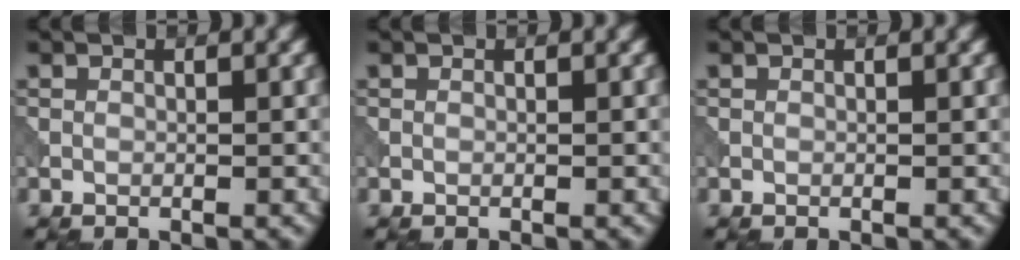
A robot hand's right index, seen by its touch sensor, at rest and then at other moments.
{"total": 0.0}
{"total": 0.0}